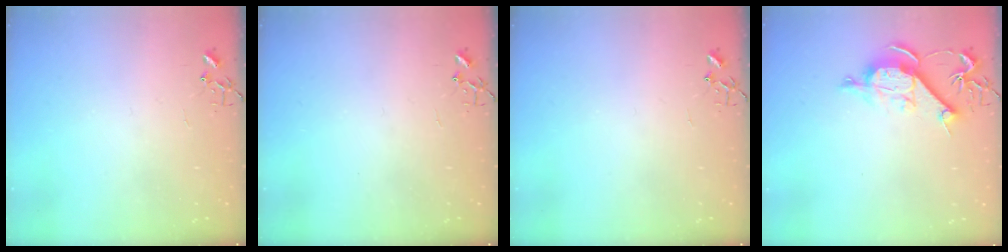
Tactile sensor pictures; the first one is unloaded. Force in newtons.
{"total": 0.0}
{"total": 0.0}
{"total": 10.4, "press": 10.4, "slide": 1.2}